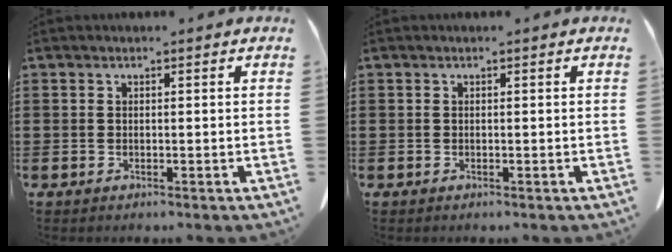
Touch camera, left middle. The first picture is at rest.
{"total": 0.0}